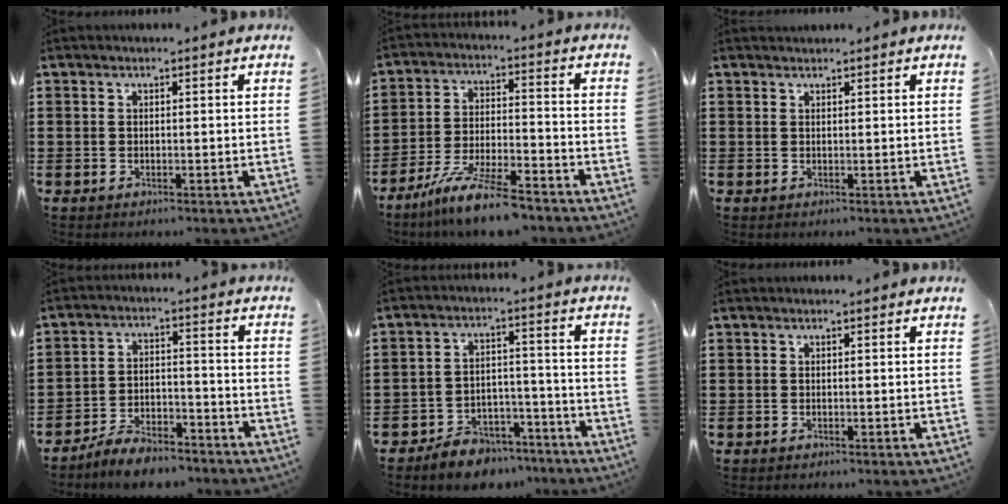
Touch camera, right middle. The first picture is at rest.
{"total": 9.9, "force": [-8.3, 0.8, 5.4], "torque": [-0.108, 0.005, -0.160]}
{"total": 0.8, "force": [0.8, 0.0, -0.1], "torque": [0.000, -0.002, 0.015]}
{"total": 6.2, "force": [-5.8, 1.1, 1.8], "torque": [-0.038, 0.007, -0.115]}
{"total": 6.3, "force": [-5.9, 1.9, 1.0], "torque": [-0.010, 0.025, -0.113]}
{"total": 0.0}